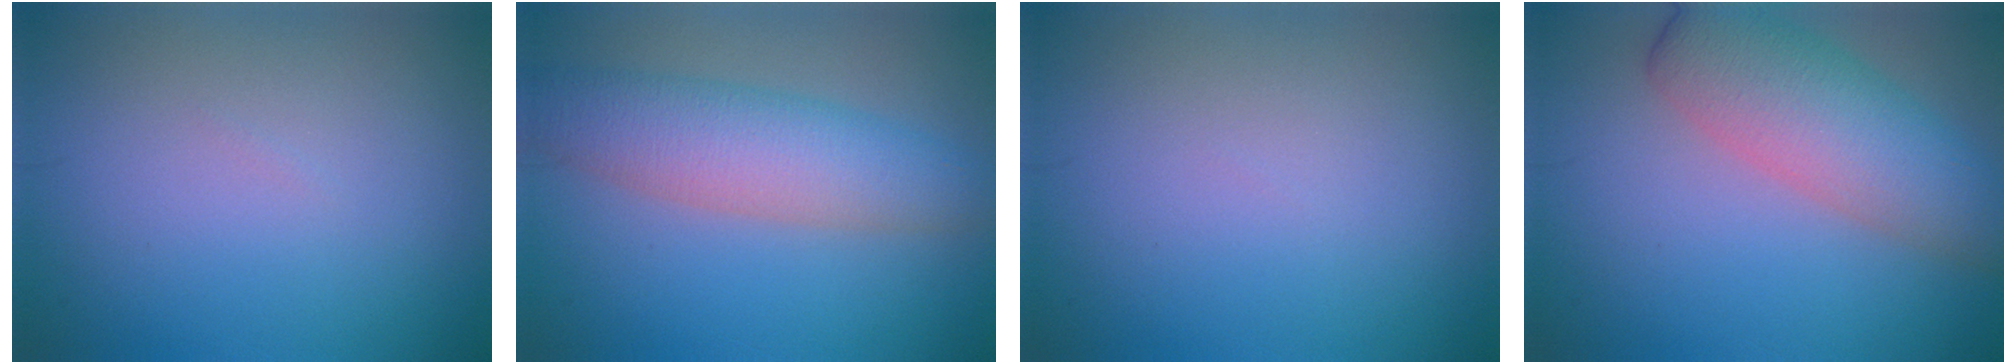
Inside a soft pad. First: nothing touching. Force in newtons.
{"total": 6.1, "press": 6.1, "slide": 0.3}
{"total": 0.0}
{"total": 6.9, "press": 6.9, "slide": 0.3}